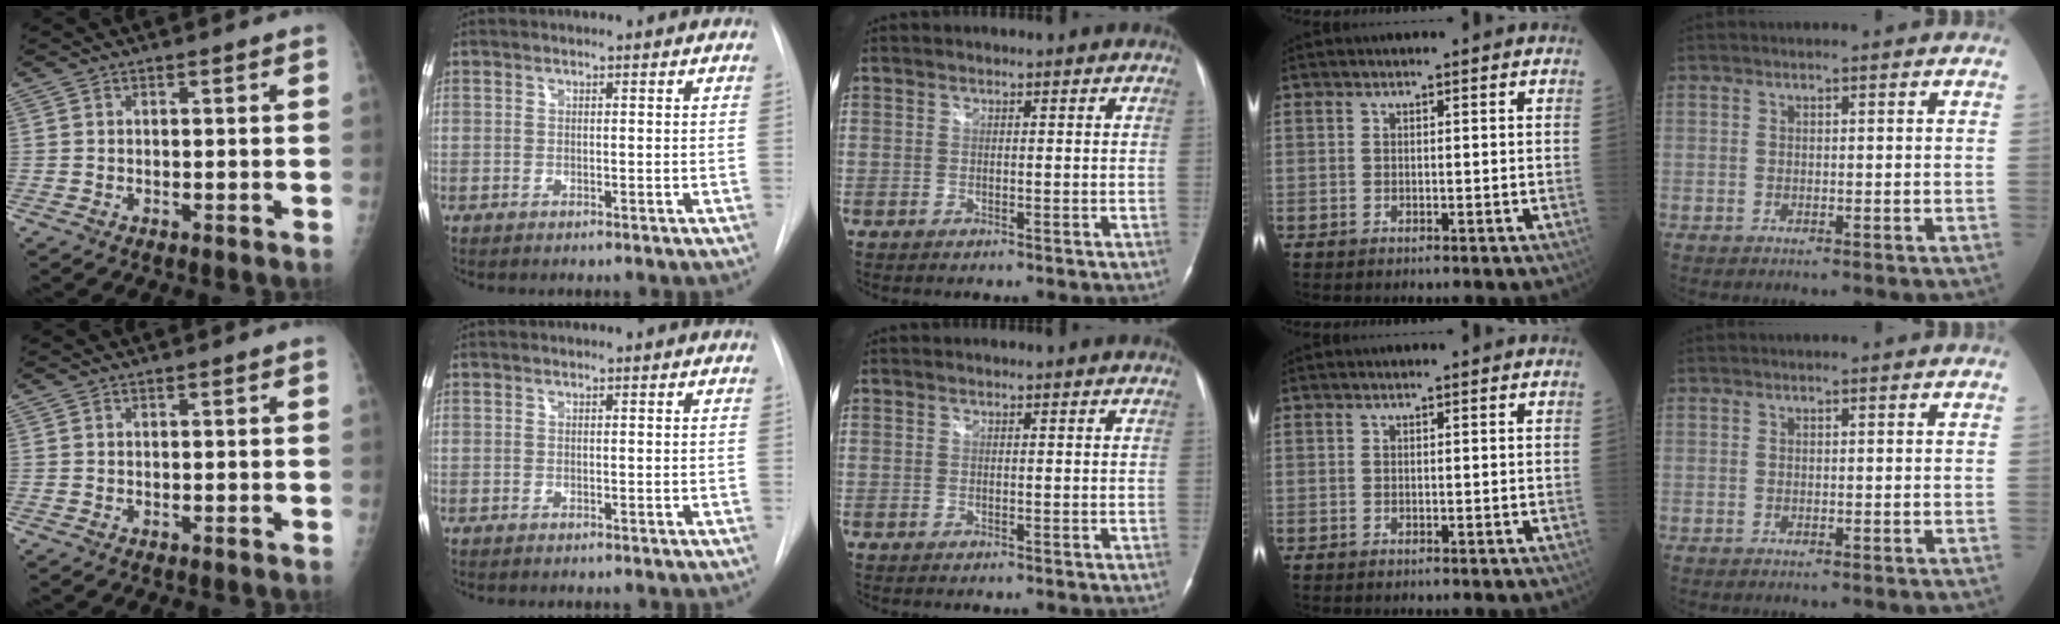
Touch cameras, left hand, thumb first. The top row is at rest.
{}